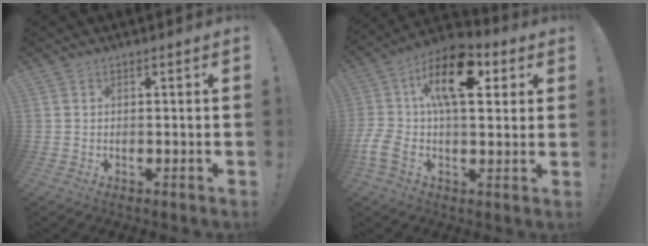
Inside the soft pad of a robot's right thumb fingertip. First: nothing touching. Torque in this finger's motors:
{"motor_torque": [1.86, 3.15, 1.00, -0.51, 0.59]}